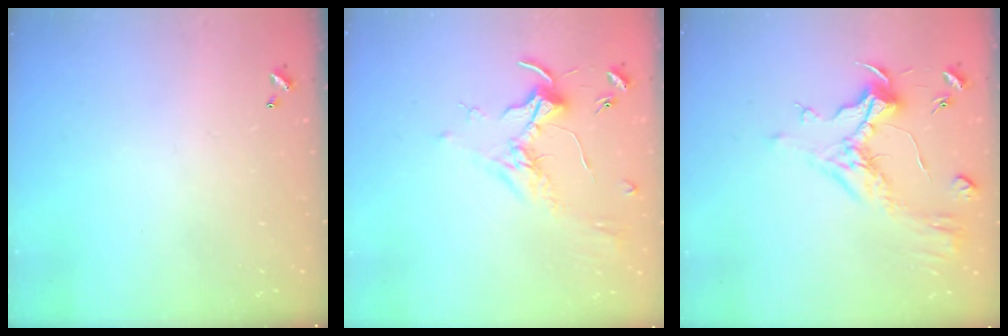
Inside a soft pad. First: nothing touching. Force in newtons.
{"total": 1.7, "press": 1.5, "slide": 0.7}
{"total": 1.1, "press": 0.2, "slide": 1.1}